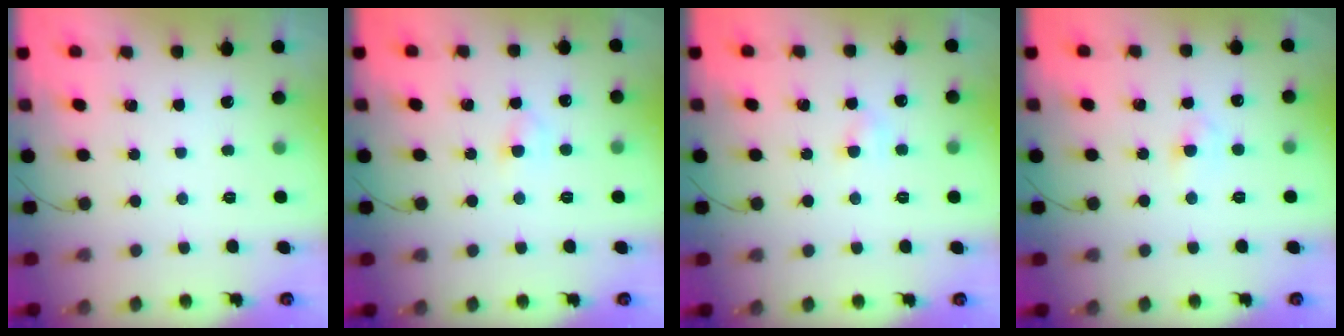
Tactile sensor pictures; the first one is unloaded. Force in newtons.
{"total": 3.2, "press": 3.0, "slide": 1.2}
{"total": 3.5, "press": 3.3, "slide": 1.0}
{"total": 2.4, "press": 2.1, "slide": 1.0}